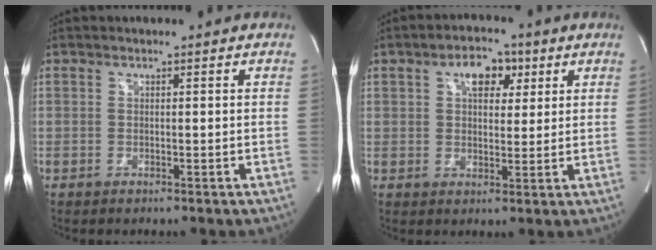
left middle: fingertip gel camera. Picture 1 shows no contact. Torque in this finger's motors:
{"motor_torque": [0.09, -0.20, 0.04, 0.03]}